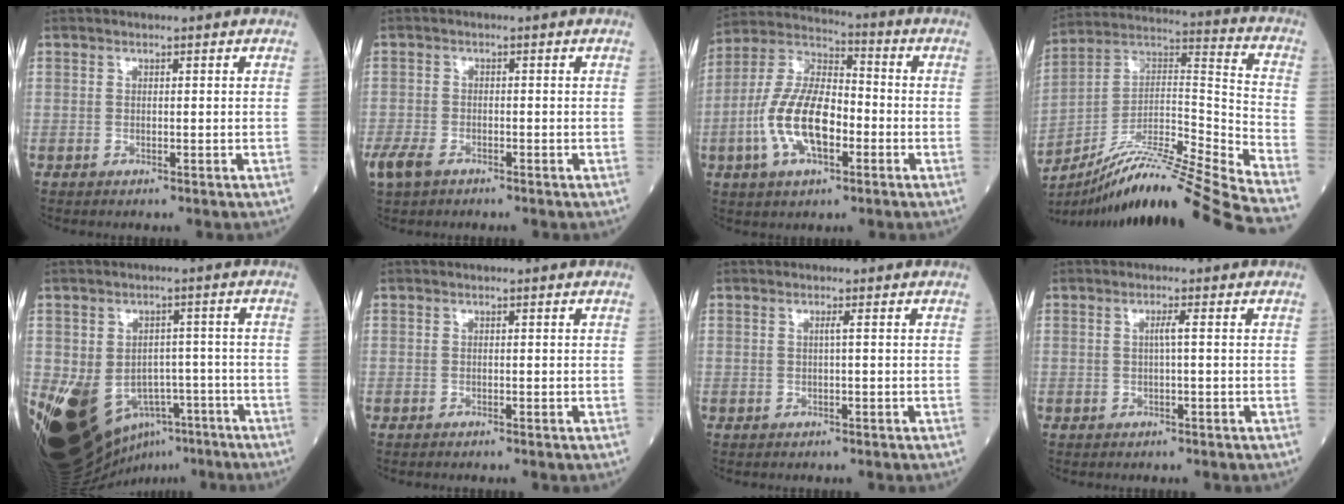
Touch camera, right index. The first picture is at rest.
{"total": 4.7, "force": [-3.2, 2.4, 2.5], "torque": [-0.054, -0.005, -0.057]}
{"total": 13.8, "force": [-3.5, 5.8, 12.0], "torque": [-0.251, 0.016, -0.069]}
{"total": 25.1, "force": [-21.4, -2.2, 13.0], "torque": [-0.195, -0.006, -0.358]}
{"total": 17.2, "force": [-7.5, 12.4, 9.3], "torque": [-0.186, 0.010, -0.098]}
{"total": 0.0}
{"total": 0.6, "force": [0.0, -0.2, 0.5], "torque": [-0.008, -0.001, 0.001]}
{"total": 1.3, "force": [0.0, -0.3, 1.2], "torque": [-0.022, 0.002, -0.002]}